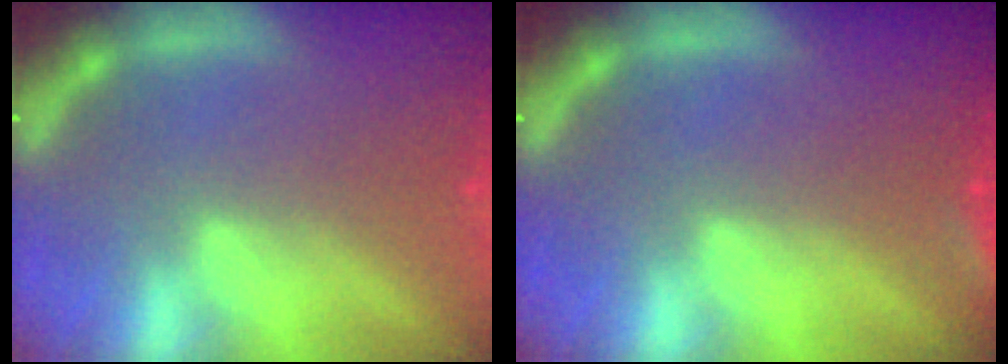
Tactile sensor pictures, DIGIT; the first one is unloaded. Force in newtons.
{"total": 1.9}